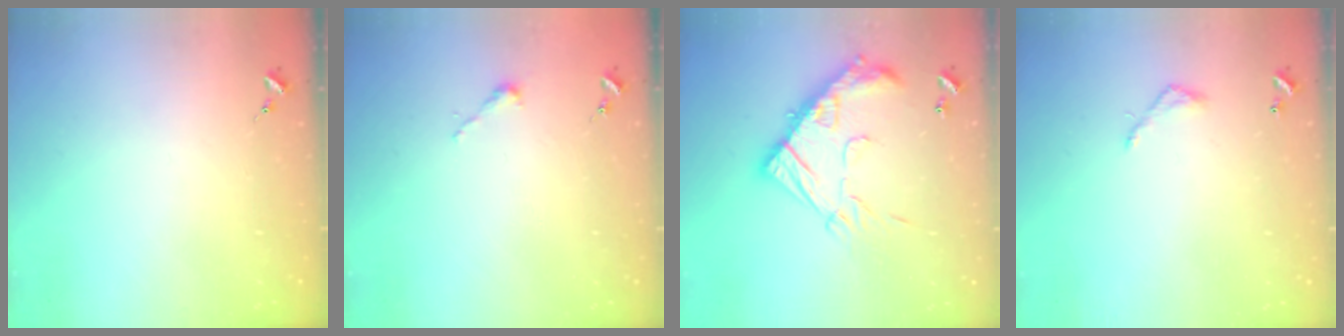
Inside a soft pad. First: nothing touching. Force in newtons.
{"total": 2.5, "press": 2.5, "slide": 0.2}
{"total": 21.7, "press": 21.6, "slide": 1.9}
{"total": 4.1, "press": 4.1, "slide": 0.3}